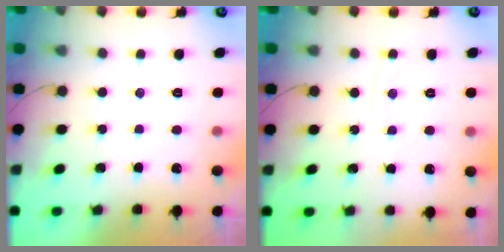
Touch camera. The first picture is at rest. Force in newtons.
{"total": 3.2, "press": 3.1, "slide": 0.4}